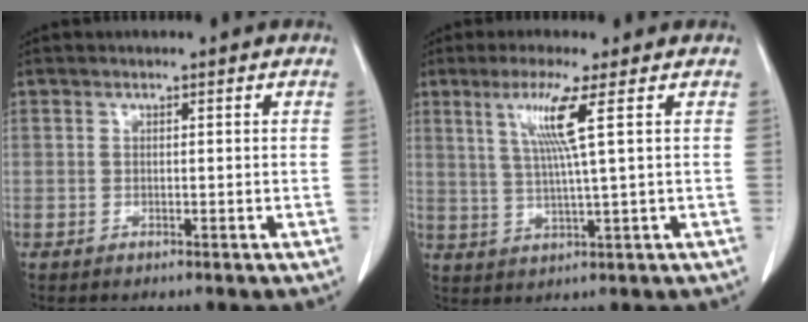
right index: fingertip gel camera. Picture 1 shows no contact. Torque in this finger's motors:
{"motor_torque": [0.85, 0.47, 0.19, 0.10]}